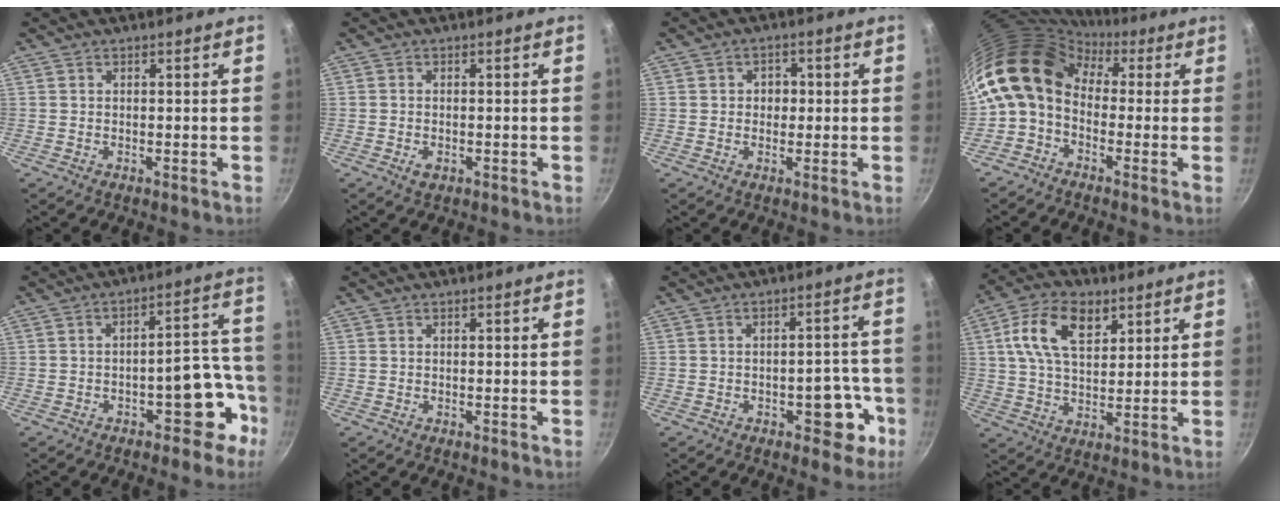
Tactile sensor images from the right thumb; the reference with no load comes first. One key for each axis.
{"total": 1.9, "fx": -0.7, "fy": 1.2, "fz": 1.3, "tx": -0.025, "ty": 0.000, "tz": -0.012}
{"total": 3.3, "fx": 0.2, "fy": 2.8, "fz": 1.7, "tx": -0.007, "ty": 0.004, "tz": -0.001}
{"total": 13.4, "fx": 1.1, "fy": 9.9, "fz": 8.9, "tx": -0.148, "ty": 0.031, "tz": -0.009}
{"total": 9.8, "fx": -4.8, "fy": 5.2, "fz": 6.7, "tx": -0.025, "ty": 0.081, "tz": -0.056}
{"total": 0.0}
{"total": 8.0, "fx": -3.5, "fy": 4.4, "fz": 5.6, "tx": -0.026, "ty": 0.037, "tz": -0.038}
{"total": 12.7, "fx": 5.1, "fy": 7.4, "fz": 9.0, "tx": -0.146, "ty": -0.004, "tz": 0.085}